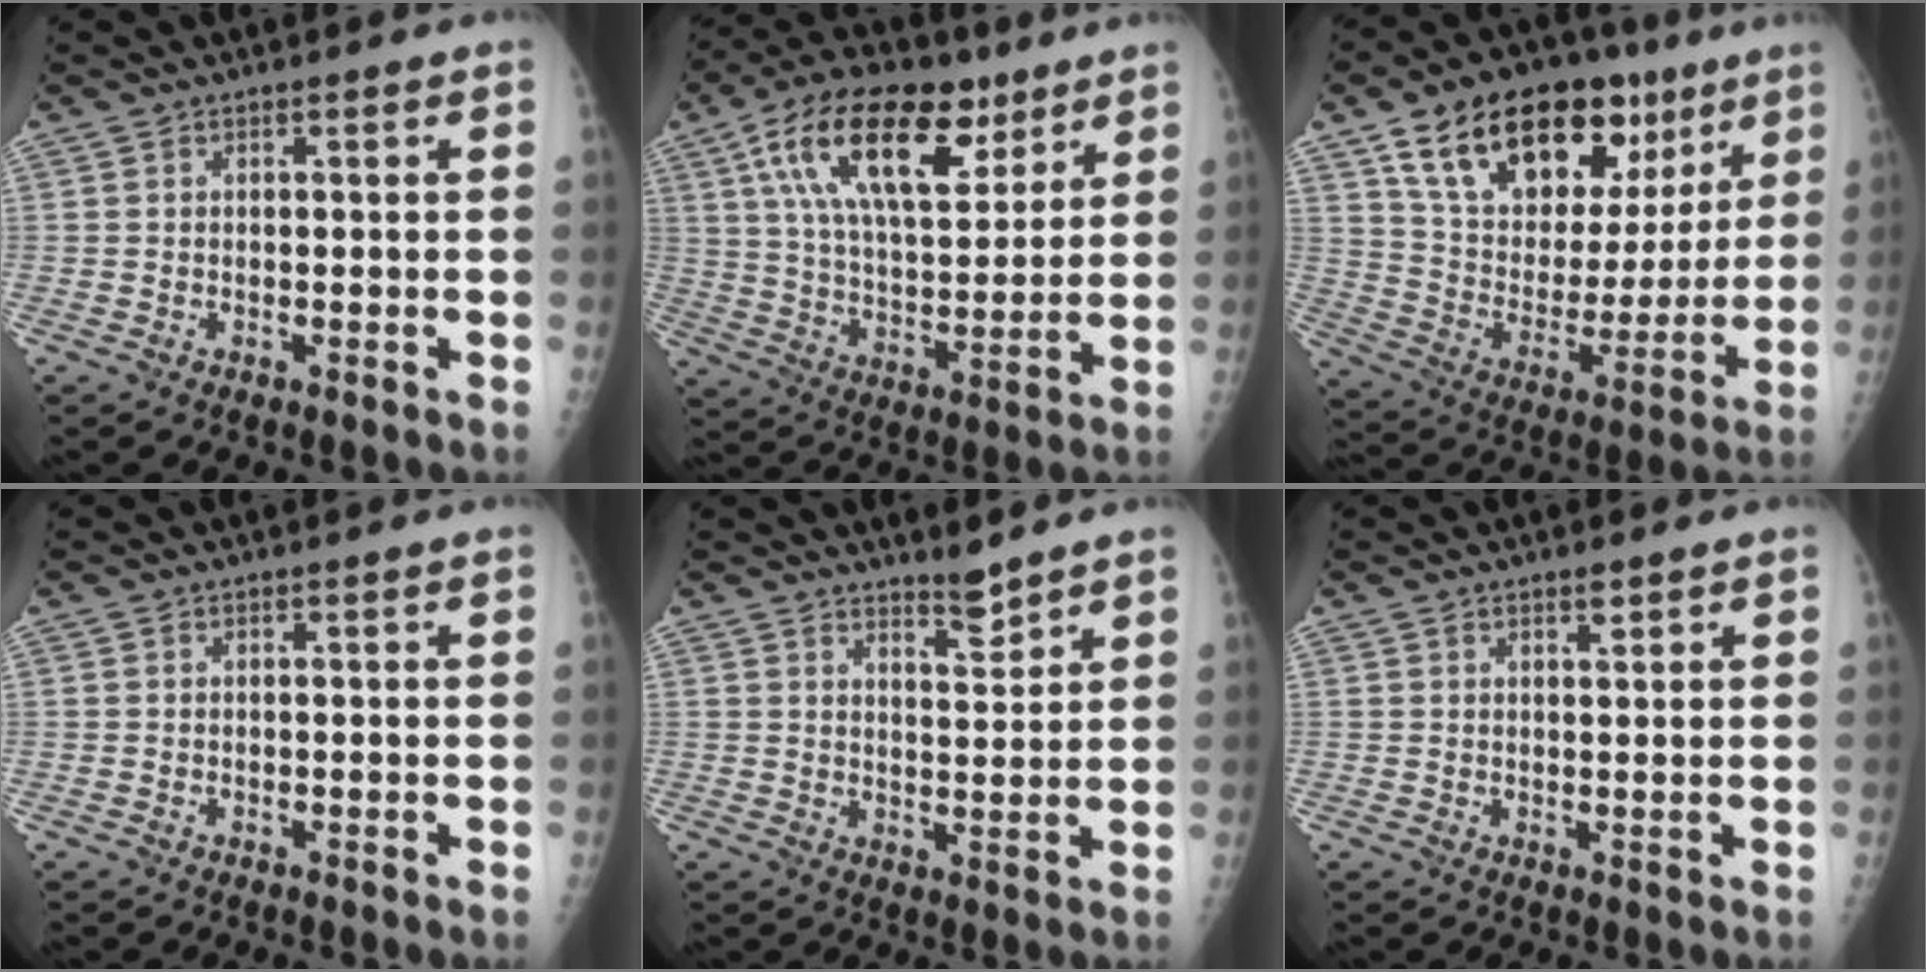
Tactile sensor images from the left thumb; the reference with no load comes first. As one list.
[{"total": 21.5, "force": [10.8, 10.6, 15.2], "torque": [-0.233, -0.025, 0.188]}, {"total": 27.7, "force": [15.2, 14.8, 17.8], "torque": [-0.237, -0.016, 0.254]}, {"total": 0.0}, {"total": 3.9, "force": [3.5, 0.5, 1.6], "torque": [-0.017, -0.036, 0.058]}, {"total": 1.7, "force": [1.2, 0.5, 1.0], "torque": [-0.010, -0.007, 0.019]}]